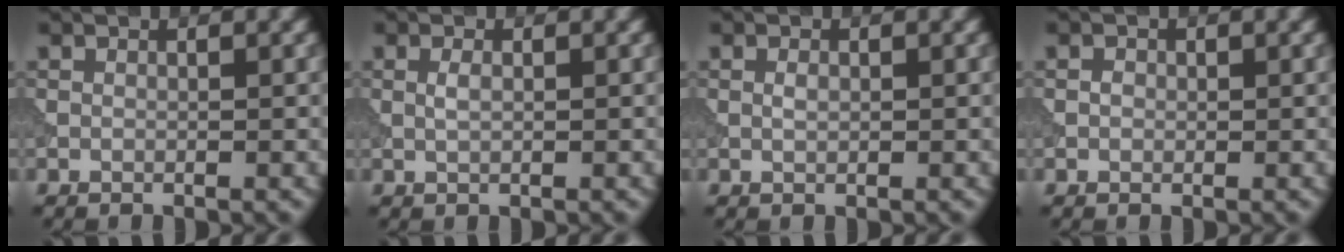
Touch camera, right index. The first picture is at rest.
{"total": 1.0, "force": [0.1, 0.5, 0.9], "torque": [-0.021, 0.000, 0.002]}
{"total": 0.8, "force": [0.1, 0.5, 0.6], "torque": [-0.014, 0.000, 0.002]}
{"total": 0.7, "force": [0.0, 0.6, 0.3], "torque": [-0.002, -0.002, -0.002]}